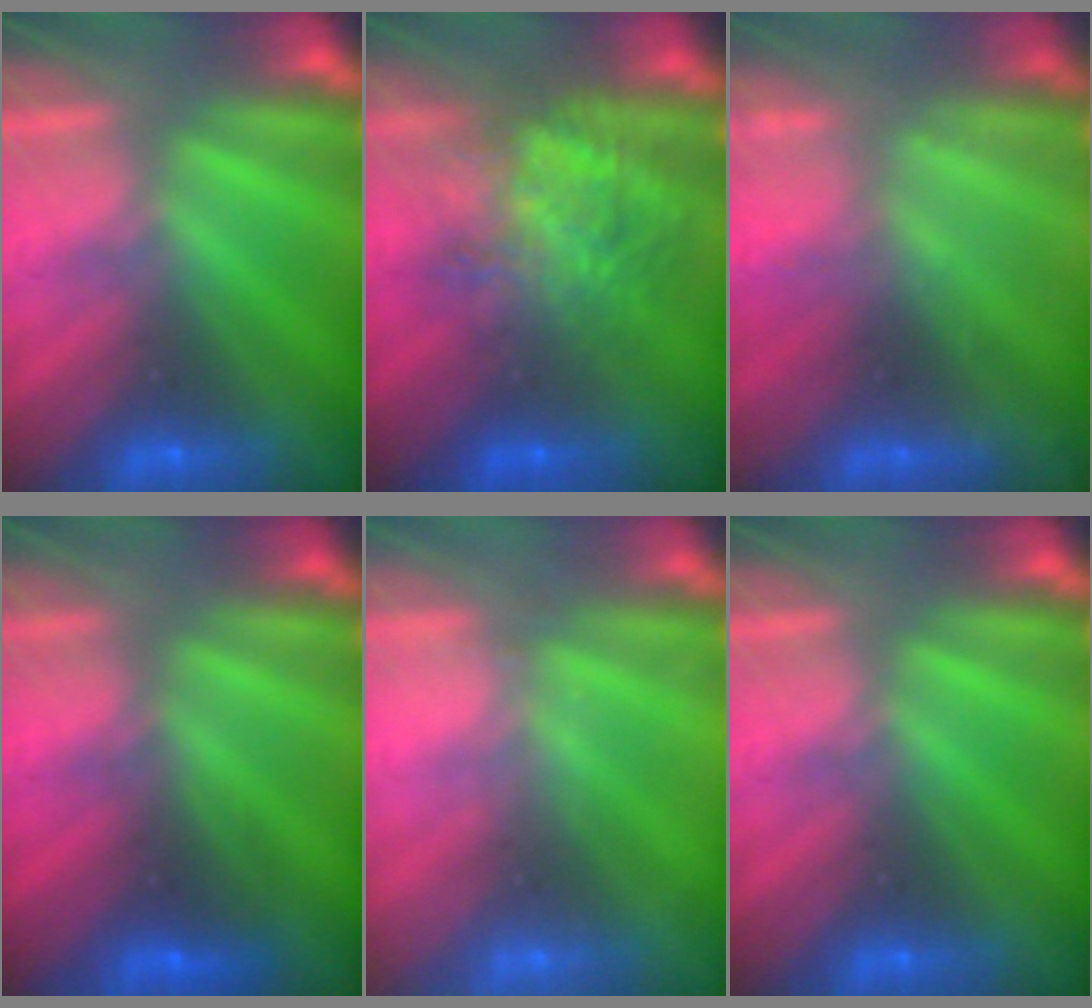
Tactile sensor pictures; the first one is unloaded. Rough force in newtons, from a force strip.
{"total": 7.8}
{"total": 2.2}
{"total": 2.5}
{"total": 2.1}
{"total": 0.0}